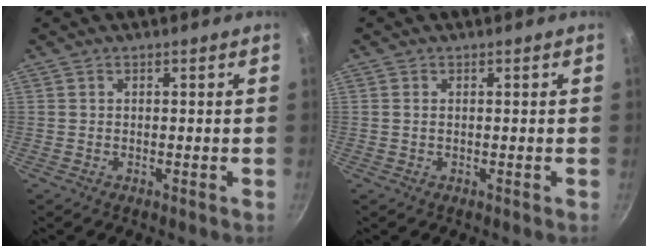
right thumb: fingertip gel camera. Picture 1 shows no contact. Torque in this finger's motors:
{"motor_torque": [-0.42, 0.10, -0.28, 0.23, -0.02]}